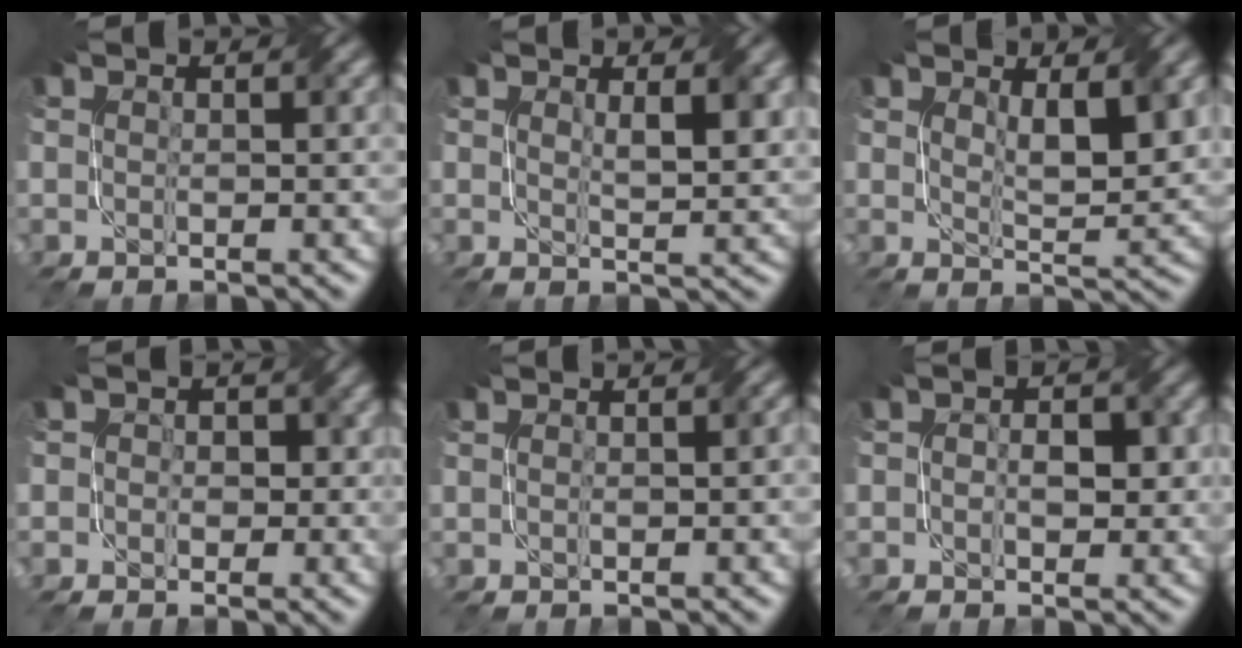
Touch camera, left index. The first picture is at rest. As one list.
[{"total": 2.9, "force": [1.3, 0.8, 2.4], "torque": [-0.036, -0.006, 0.025]}, {"total": 3.9, "force": [1.6, 1.2, 3.4], "torque": [-0.062, -0.008, 0.030]}, {"total": 3.1, "force": [0.5, 2.8, 1.3], "torque": [0.001, 0.005, -0.022]}, {"total": 0.8, "force": [0.0, 0.2, 0.8], "torque": [-0.014, -0.001, 0.000]}, {"total": 2.6, "force": [-0.1, 1.6, 2.1], "torque": [-0.023, 0.001, -0.003]}]